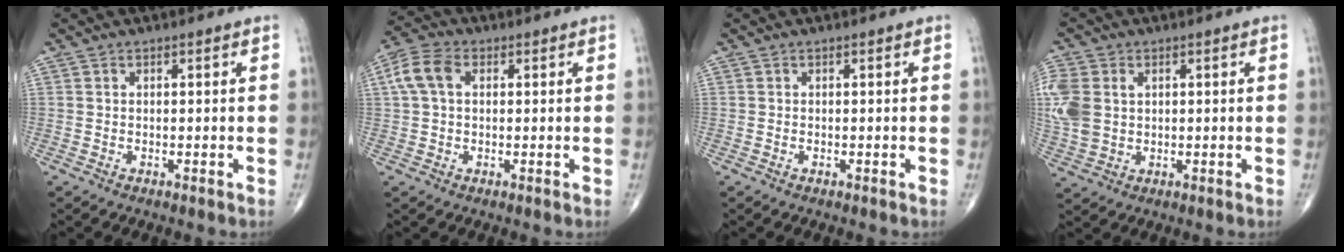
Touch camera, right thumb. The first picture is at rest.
{"total": 6.2, "force": [1.3, 4.1, 4.5], "torque": [-0.100, 0.019, 0.022]}
{"total": 0.0}
{"total": 11.2, "force": [1.7, 8.4, 7.1], "torque": [-0.191, 0.002, 0.040]}